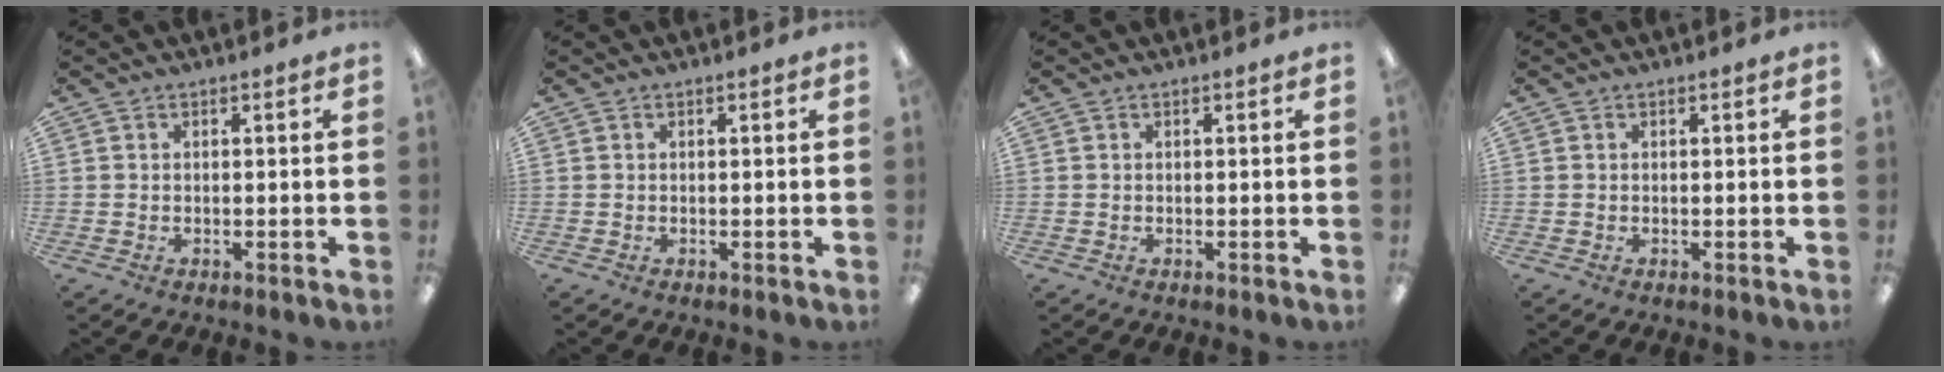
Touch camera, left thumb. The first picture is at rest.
{"total": 0.0}
{"total": 0.0}
{"total": 0.0}